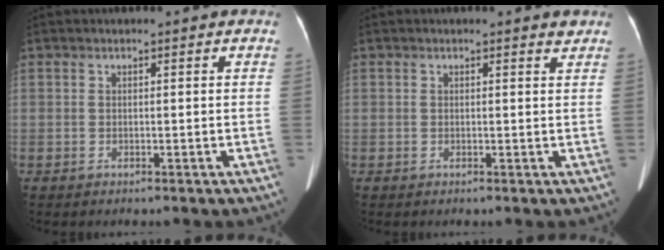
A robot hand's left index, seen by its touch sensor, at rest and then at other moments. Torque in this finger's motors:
{"motor_torque": [-0.01, 0.14, -0.01, 0.02]}